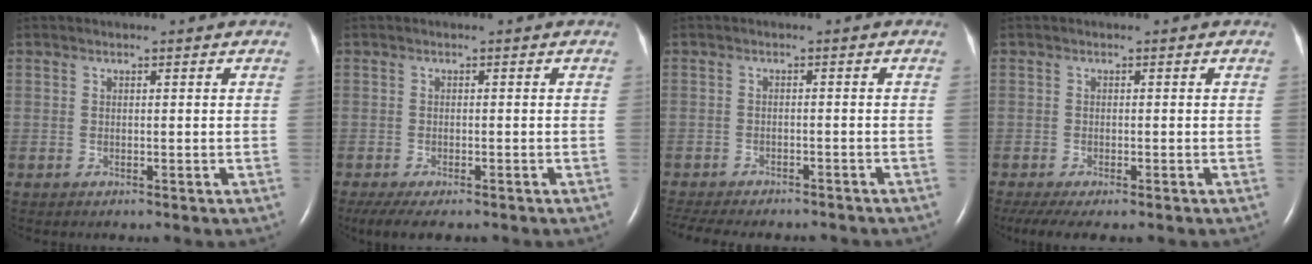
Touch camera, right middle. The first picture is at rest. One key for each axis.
{"total": 7.3, "fx": -5.6, "fy": 2.3, "fz": 4.2, "tx": -0.064, "ty": -0.014, "tz": -0.082}
{"total": 14.0, "fx": -12.3, "fy": 3.9, "fz": 5.4, "tx": -0.119, "ty": -0.012, "tz": -0.158}
{"total": 7.4, "fx": -5.5, "fy": 2.1, "fz": 4.5, "tx": -0.074, "ty": -0.015, "tz": -0.084}